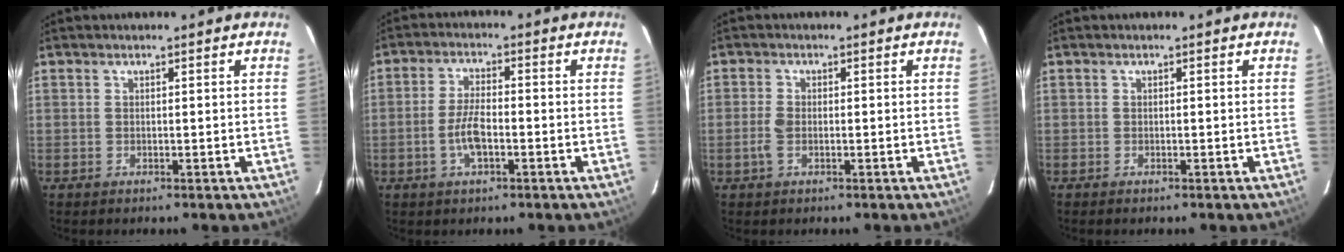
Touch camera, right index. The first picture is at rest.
{"total": 5.7, "force": [-2.0, 2.1, 5.0], "torque": [-0.104, 0.003, -0.037]}
{"total": 2.5, "force": [-0.7, 1.3, 2.0], "torque": [-0.049, 0.001, -0.017]}
{"total": 0.0}